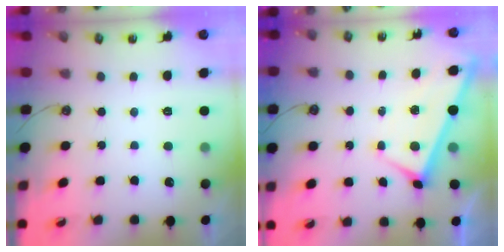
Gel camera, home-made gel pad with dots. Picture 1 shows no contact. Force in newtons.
{"total": 1.7, "press": 1.7, "slide": 0.1}